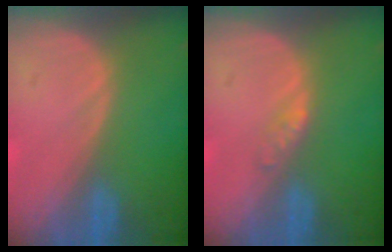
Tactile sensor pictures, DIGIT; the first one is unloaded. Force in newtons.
{"total": 1.4, "press": 1.4, "slide": 0.1}